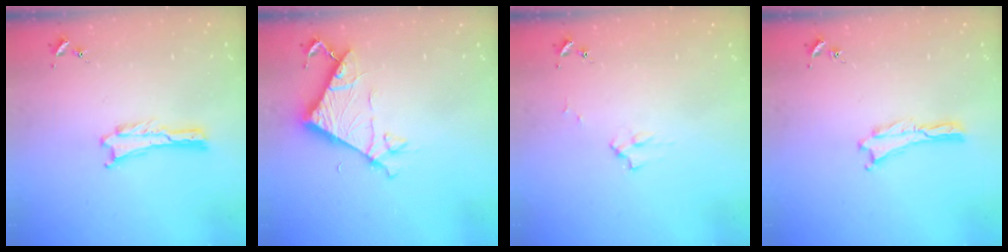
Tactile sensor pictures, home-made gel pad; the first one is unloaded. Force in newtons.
{"total": 7.5, "press": 7.5, "slide": 0.5}
{"total": 2.2, "press": 2.2, "slide": 0.3}
{"total": 0.0}